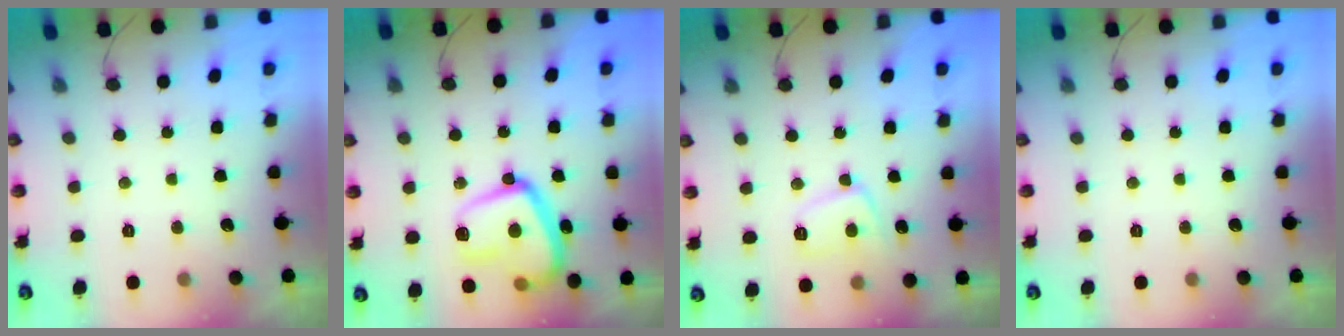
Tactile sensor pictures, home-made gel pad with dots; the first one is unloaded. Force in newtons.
{"total": 19.1, "press": 19.0, "slide": 1.7}
{"total": 8.9, "press": 8.9, "slide": 0.8}
{"total": 0.0}